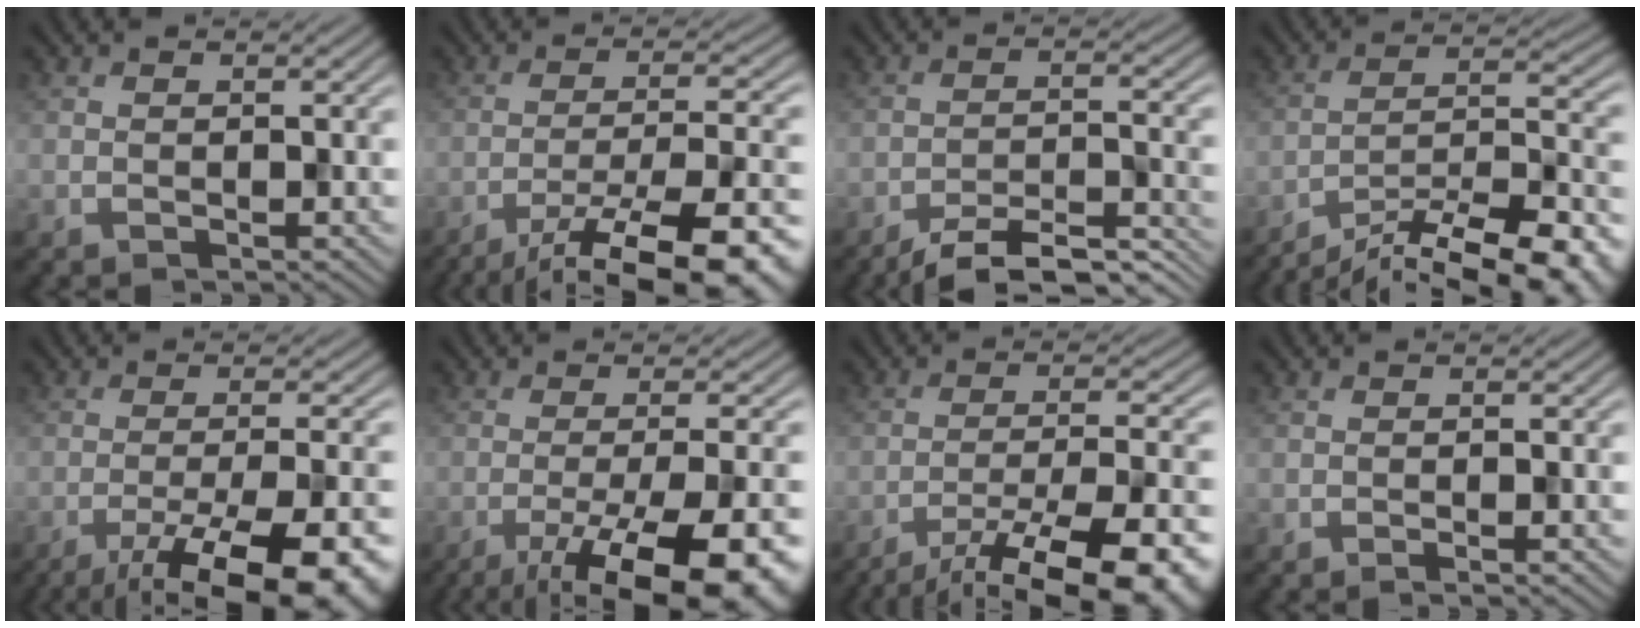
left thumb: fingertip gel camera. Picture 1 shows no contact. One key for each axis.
{"total": 16.1, "fx": -11.0, "fy": 4.1, "fz": 11.1, "tx": -0.156, "ty": -0.019, "tz": -0.154}
{"total": 8.2, "fx": -6.9, "fy": 1.5, "fz": 4.1, "tx": -0.074, "ty": -0.002, "tz": -0.103}
{"total": 18.1, "fx": -15.2, "fy": 4.1, "fz": 8.9, "tx": -0.119, "ty": -0.006, "tz": -0.224}
{"total": 15.7, "fx": -9.9, "fy": 4.4, "fz": 11.4, "tx": -0.162, "ty": -0.022, "tz": -0.130}
{"total": 15.9, "fx": -8.8, "fy": 4.3, "fz": 12.5, "tx": -0.168, "ty": -0.020, "tz": -0.120}
{"total": 17.4, "fx": -12.7, "fy": 4.7, "fz": 11.0, "tx": -0.138, "ty": -0.020, "tz": -0.172}
{"total": 1.2, "fx": -0.6, "fy": 0.1, "fz": 1.1, "tx": -0.013, "ty": 0.001, "tz": -0.014}